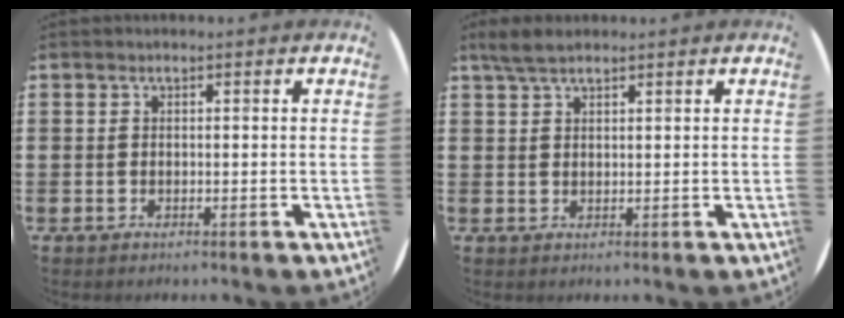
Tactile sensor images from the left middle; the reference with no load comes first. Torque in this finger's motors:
{"motor_torque": [0.05, -0.03, 0.05, 0.02]}